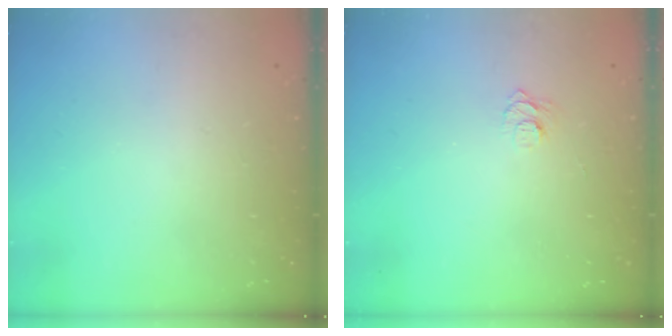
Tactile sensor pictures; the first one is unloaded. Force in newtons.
{"total": 5.8, "press": 5.7, "slide": 0.7}